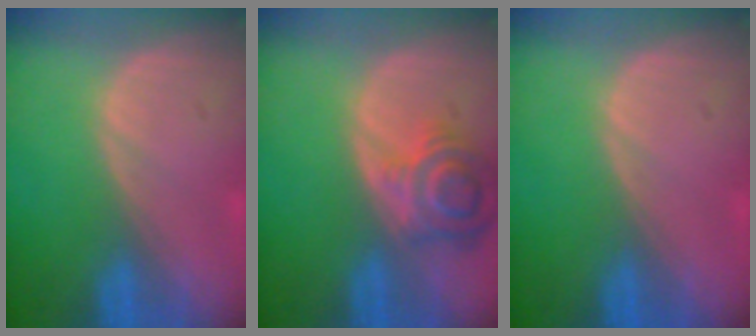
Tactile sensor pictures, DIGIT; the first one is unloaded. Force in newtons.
{"total": 6.9, "press": 6.4, "slide": 2.7}
{"total": 0.0}